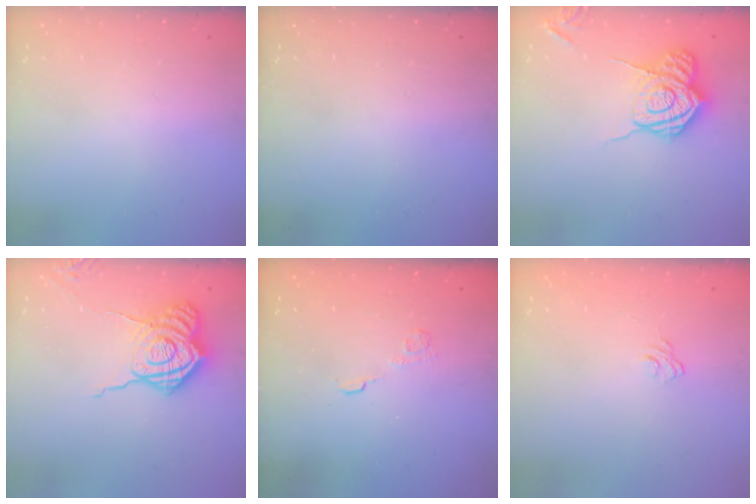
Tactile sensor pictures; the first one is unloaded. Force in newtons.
{"total": 0.0}
{"total": 14.2, "press": 14.1, "slide": 0.8}
{"total": 14.3, "press": 14.3, "slide": 1.1}
{"total": 2.7, "press": 2.3, "slide": 1.4}
{"total": 3.7, "press": 3.5, "slide": 1.2}